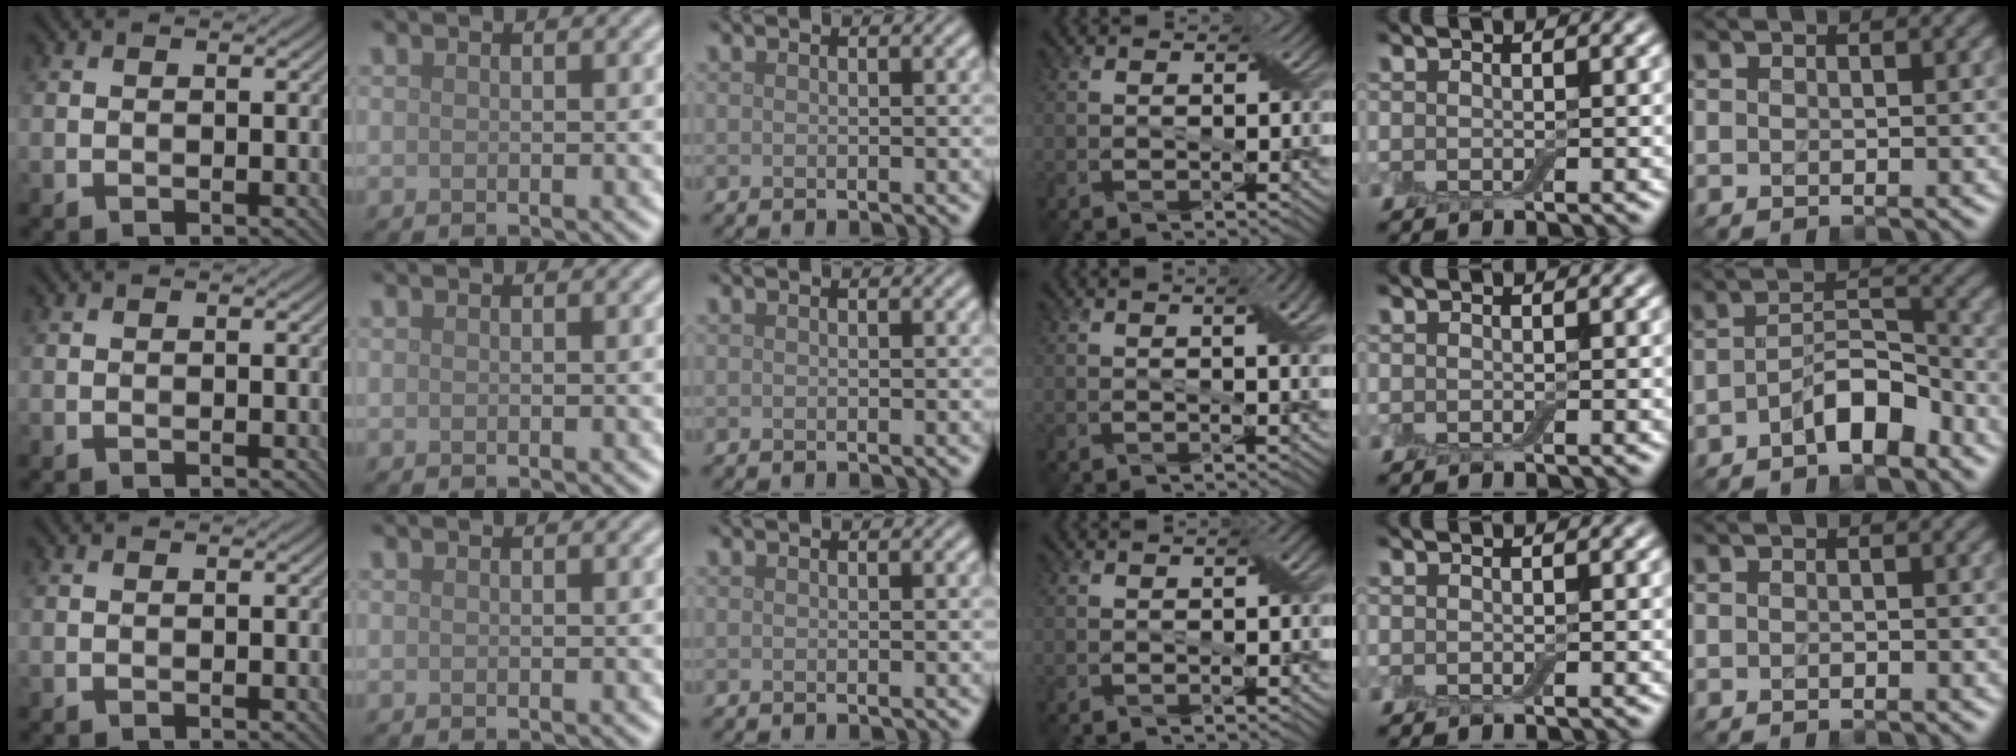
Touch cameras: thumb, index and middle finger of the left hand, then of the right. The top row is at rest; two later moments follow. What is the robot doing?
{"motion": "pour", "object": "bottle"}